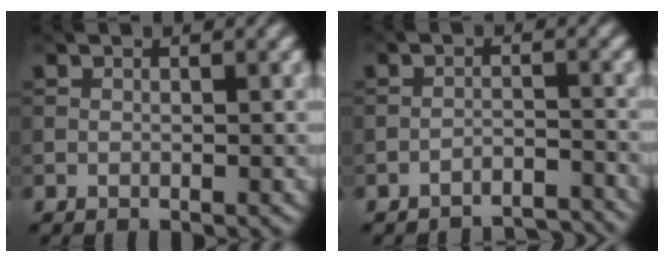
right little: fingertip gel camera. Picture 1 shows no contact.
{"total": 4.2, "force": [-4.1, 0.5, 0.7], "torque": [-0.011, -0.002, -0.062]}